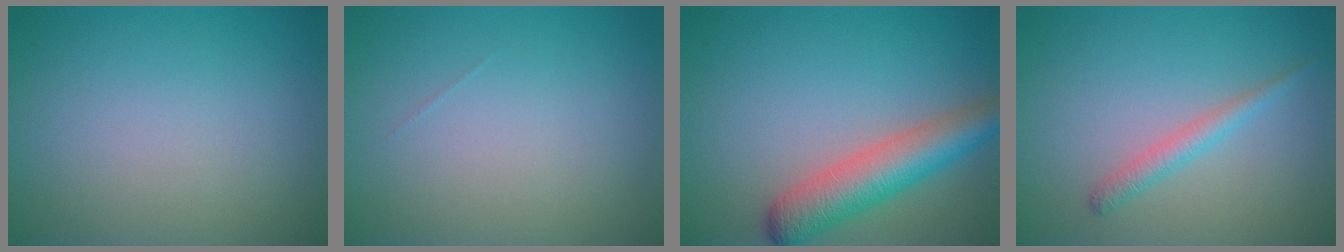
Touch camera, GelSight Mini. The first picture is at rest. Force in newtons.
{"total": 0.0}
{"total": 5.7, "press": 5.7, "slide": 0.2}
{"total": 1.7, "press": 1.7, "slide": 0.1}